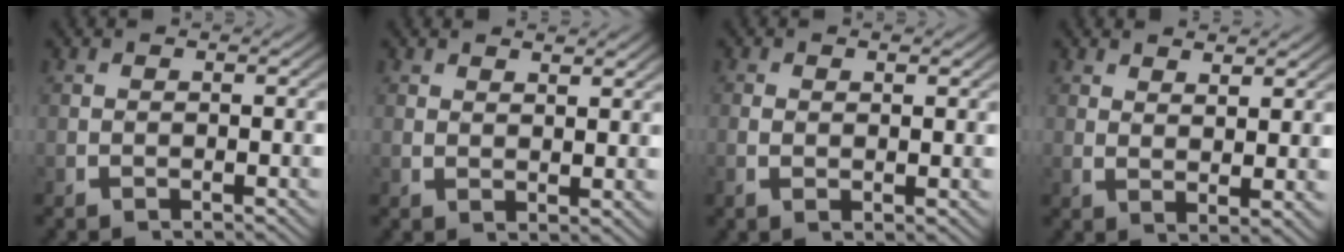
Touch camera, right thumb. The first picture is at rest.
{"total": 1.8, "force": [1.6, 0.1, 0.8], "torque": [-0.012, -0.005, 0.035]}
{"total": 1.4, "force": [0.5, 0.0, 1.3], "torque": [-0.032, -0.008, 0.016]}
{"total": 2.6, "force": [1.9, 0.4, 1.8], "torque": [-0.031, -0.010, 0.042]}